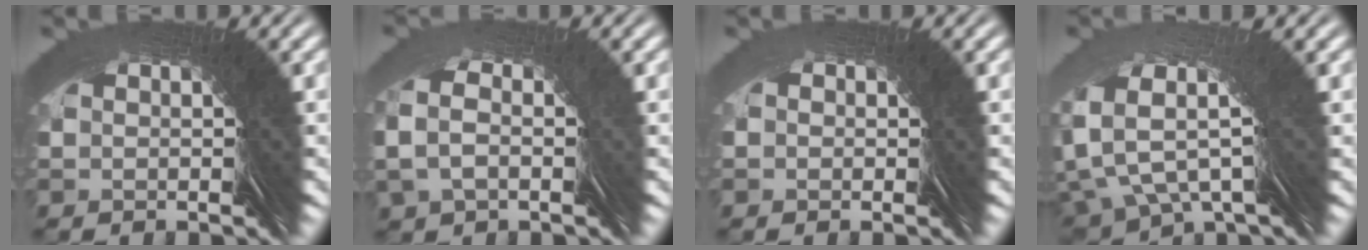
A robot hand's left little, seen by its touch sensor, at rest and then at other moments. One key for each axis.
{"total": 1.3, "fx": 1.1, "fy": 0.2, "fz": -0.8, "tx": 0.011, "ty": 0.031, "tz": 0.005}
{"total": 1.6, "fx": 0.1, "fy": 1.5, "fz": 0.5, "tx": -0.011, "ty": 0.001, "tz": -0.001}
{"total": 2.9, "fx": 2.7, "fy": -0.9, "fz": 0.2, "tx": -0.020, "ty": 0.034, "tz": 0.032}